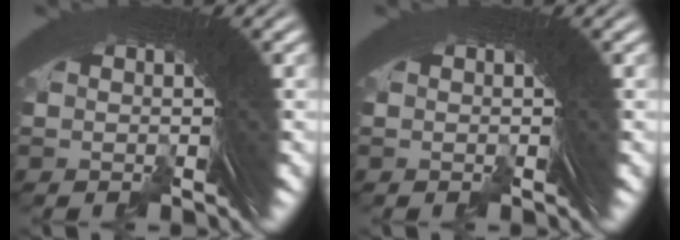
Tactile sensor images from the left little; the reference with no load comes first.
{"total": 0.0}